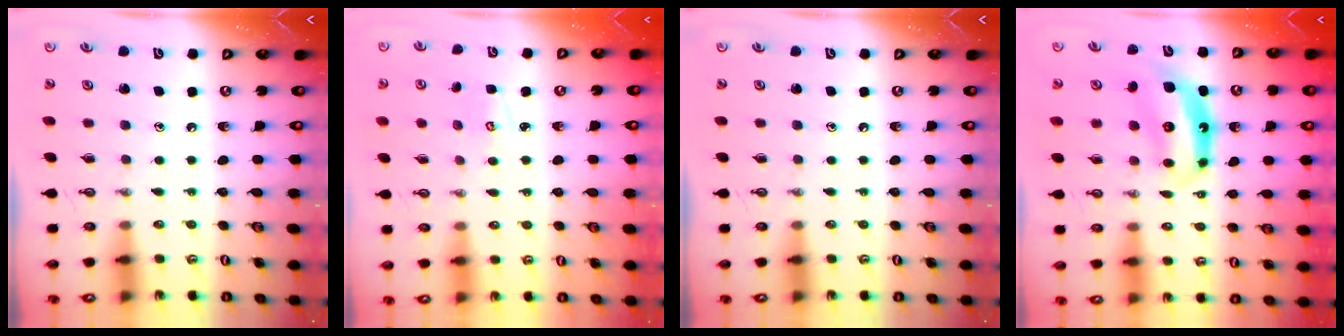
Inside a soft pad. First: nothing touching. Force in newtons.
{"total": 3.0, "press": 3.0, "slide": 0.3}
{"total": 0.0}
{"total": 7.5, "press": 7.5, "slide": 0.7}